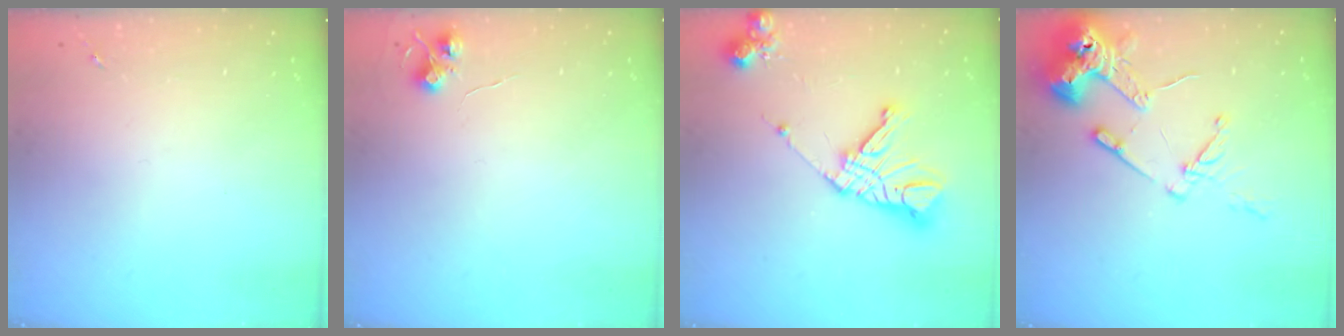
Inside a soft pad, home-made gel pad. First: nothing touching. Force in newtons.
{"total": 5.5, "press": 5.5, "slide": 0.5}
{"total": 16.3, "press": 16.2, "slide": 1.8}
{"total": 14.1, "press": 13.9, "slide": 2.0}